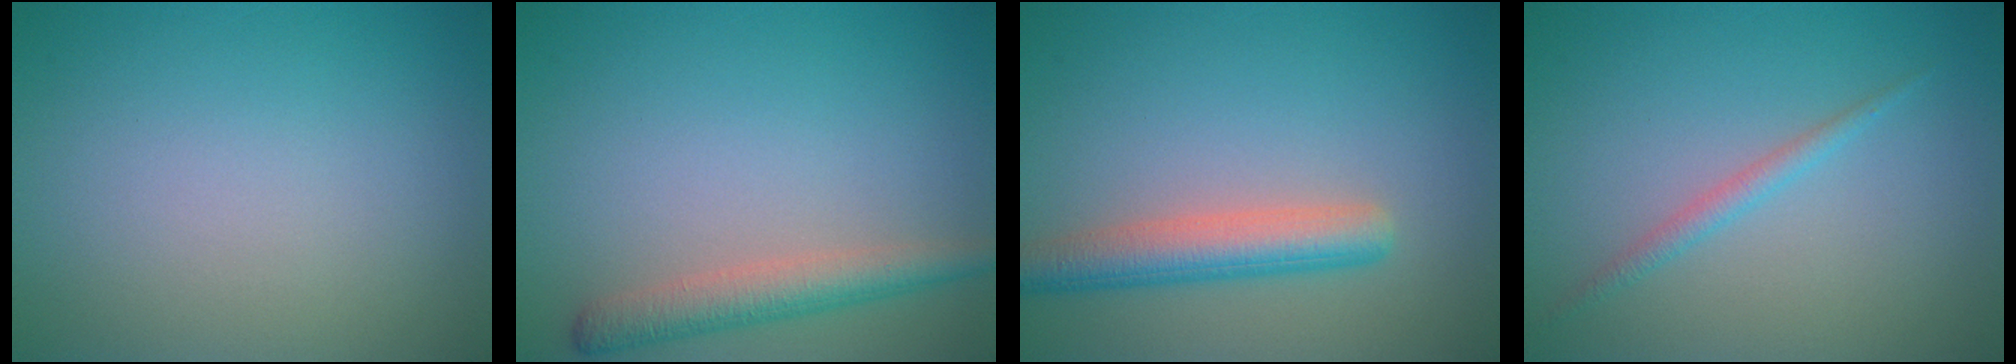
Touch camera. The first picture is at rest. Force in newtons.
{"total": 3.3, "press": 3.3, "slide": 0.1}
{"total": 4.2, "press": 4.2, "slide": 0.4}
{"total": 1.3, "press": 1.3, "slide": 0.0}